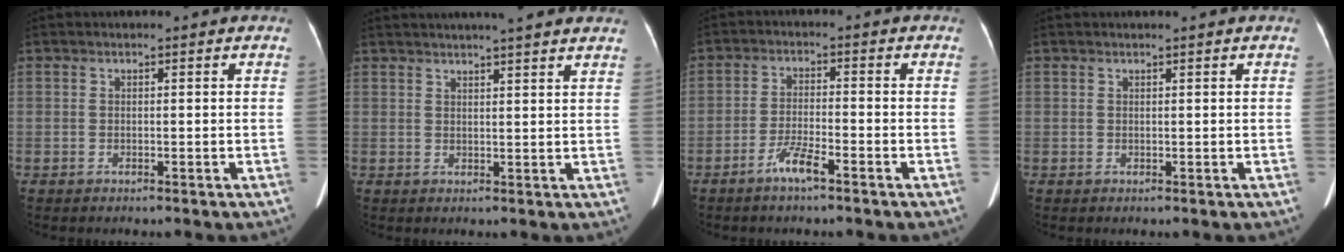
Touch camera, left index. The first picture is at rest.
{"total": 11.5, "force": [10.0, 0.6, 5.6], "torque": [-0.079, 0.024, 0.113]}
{"total": 4.2, "force": [-3.1, 0.2, 2.9], "torque": [-0.064, -0.005, -0.062]}
{"total": 0.5, "force": [0.4, -0.1, 0.3], "torque": [-0.007, 0.003, 0.013]}